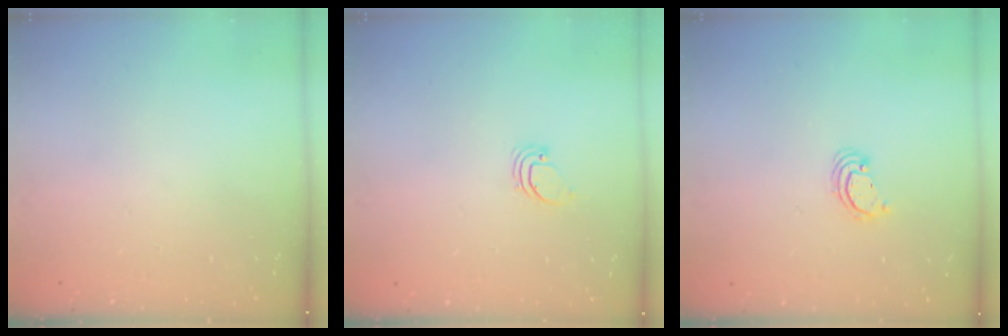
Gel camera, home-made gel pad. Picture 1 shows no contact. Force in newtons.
{"total": 0.9, "press": 0.9, "slide": 0.0}
{"total": 2.2, "press": 2.2, "slide": 0.2}